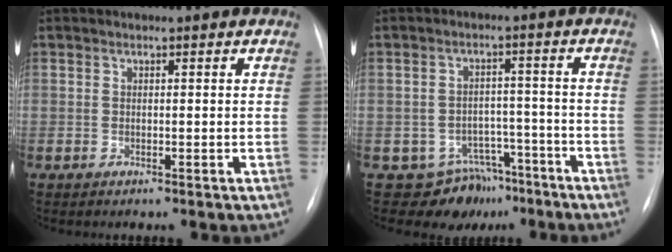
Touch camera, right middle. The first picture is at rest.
{"total": 7.4, "force": [-5.5, 4.9, -0.1], "torque": [0.022, 0.042, -0.076]}